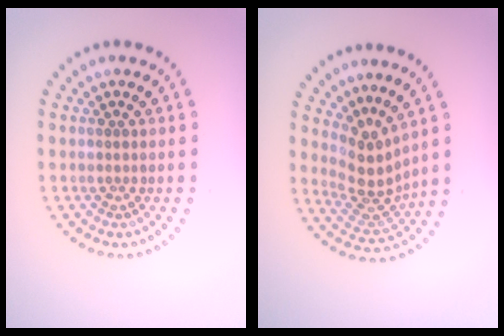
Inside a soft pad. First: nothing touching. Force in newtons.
{"total": 3.9, "press": 2.8, "slide": 2.7}